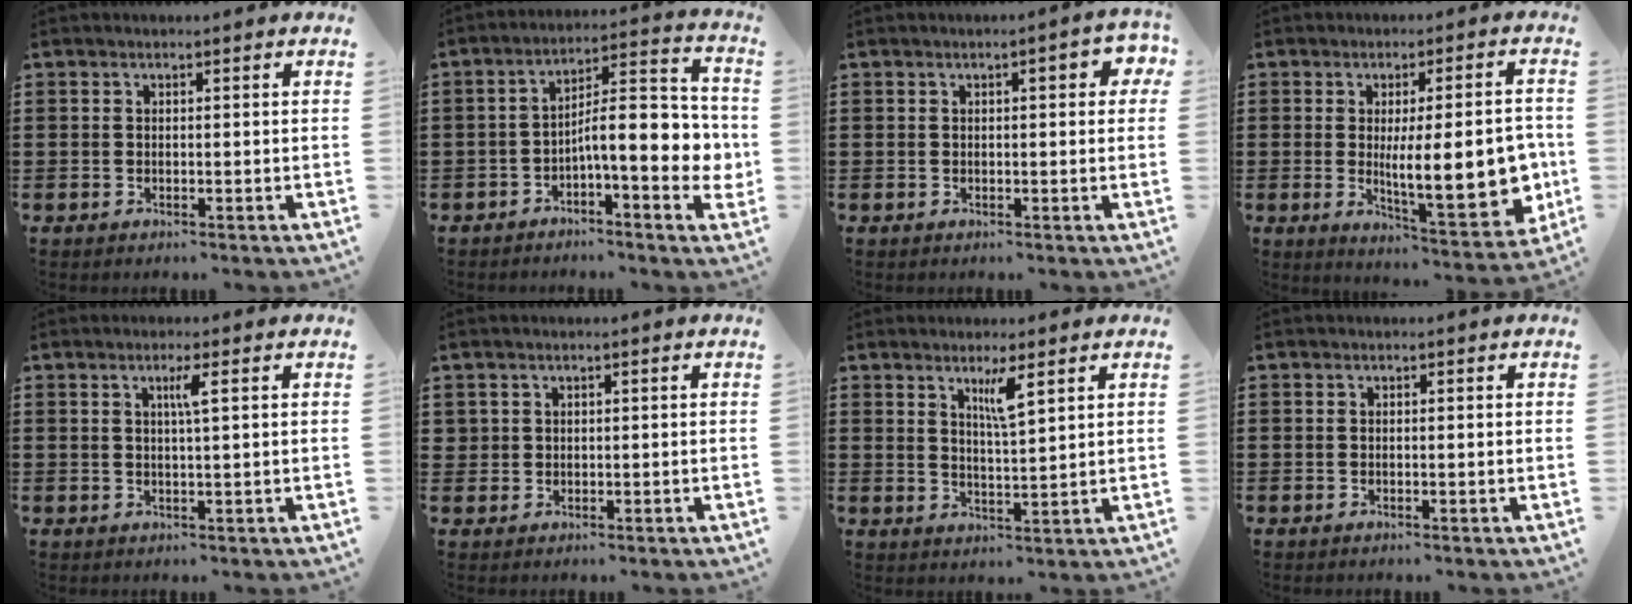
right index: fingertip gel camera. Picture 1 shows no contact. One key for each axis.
{"total": 9.8, "fx": -2.1, "fy": 2.8, "fz": 9.1, "tx": -0.133, "ty": -0.017, "tz": -0.042}
{"total": 2.8, "fx": 0.5, "fy": 0.7, "fz": 2.6, "tx": -0.035, "ty": 0.001, "tz": 0.001}
{"total": 13.2, "fx": -1.3, "fy": 3.6, "fz": 12.7, "tx": -0.191, "ty": -0.016, "tz": -0.021}
{"total": 2.2, "fx": 0.7, "fy": -0.3, "fz": 2.0, "tx": -0.040, "ty": -0.003, "tz": 0.009}
{"total": 1.2, "fx": 0.5, "fy": 1.1, "fz": 0.1, "tx": -0.006, "ty": 0.003, "tz": 0.010}
{"total": 4.0, "fx": 2.5, "fy": 0.3, "fz": 3.1, "tx": -0.051, "ty": -0.005, "tz": 0.037}
{"total": 0.0}